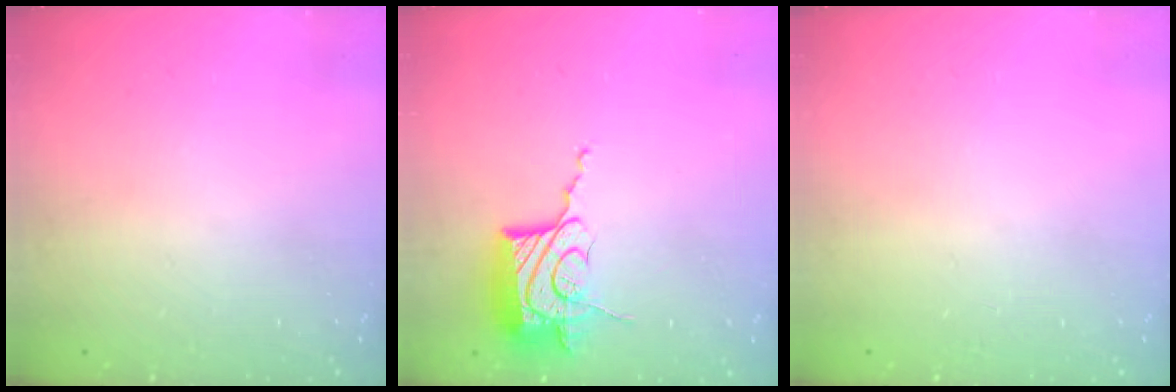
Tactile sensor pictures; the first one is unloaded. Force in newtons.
{"total": 17.2, "press": 17.1, "slide": 0.7}
{"total": 0.0}